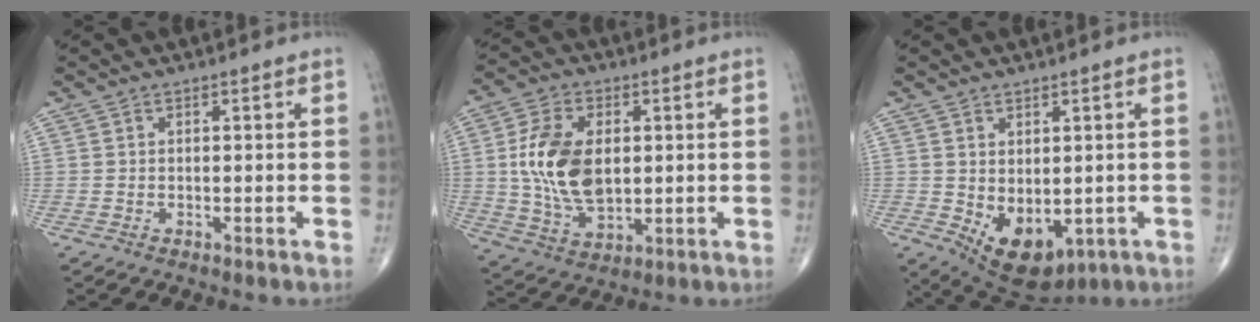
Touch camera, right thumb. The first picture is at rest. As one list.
[{"total": 14.3, "force": [1.5, 8.6, 11.3], "torque": [-0.205, -0.008, 0.032]}, {"total": 10.2, "force": [-2.1, 6.2, 7.9], "torque": [-0.101, -0.007, -0.005]}]